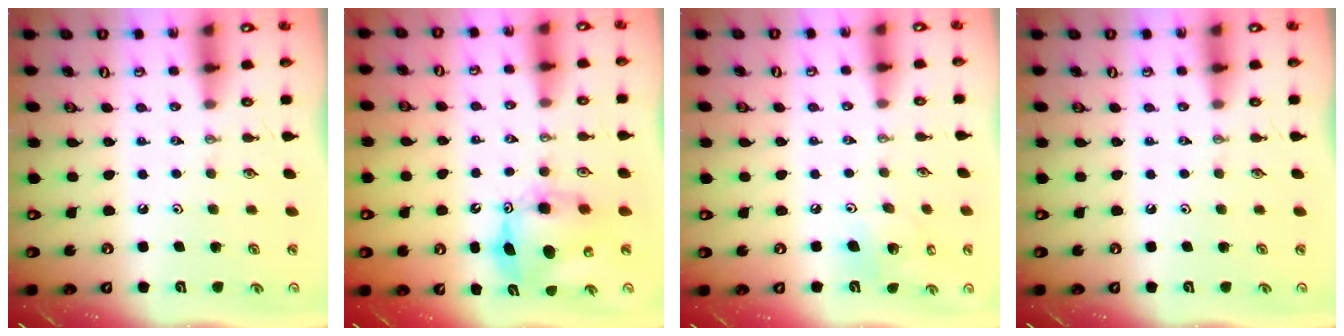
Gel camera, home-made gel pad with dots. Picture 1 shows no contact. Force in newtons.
{"total": 10.4, "press": 10.3, "slide": 0.7}
{"total": 8.1, "press": 8.0, "slide": 1.2}
{"total": 0.0}